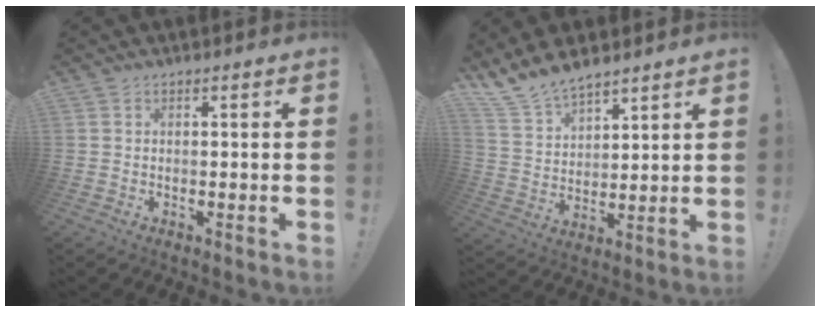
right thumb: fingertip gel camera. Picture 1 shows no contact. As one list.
[{"total": 10.3, "force": [9.3, 3.8, 2.3], "torque": [-0.063, -0.067, 0.182]}]